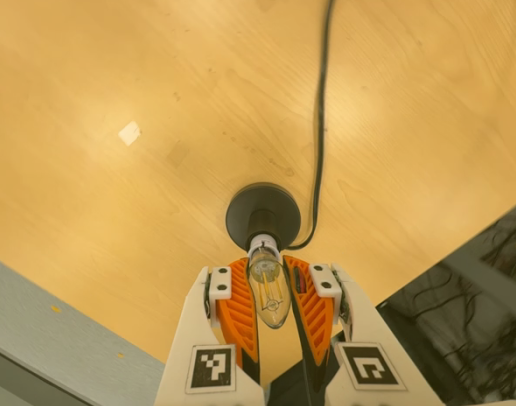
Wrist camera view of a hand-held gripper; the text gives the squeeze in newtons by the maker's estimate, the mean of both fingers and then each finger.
{"total": 27.3, "left": 29.2, "right": 25.4}